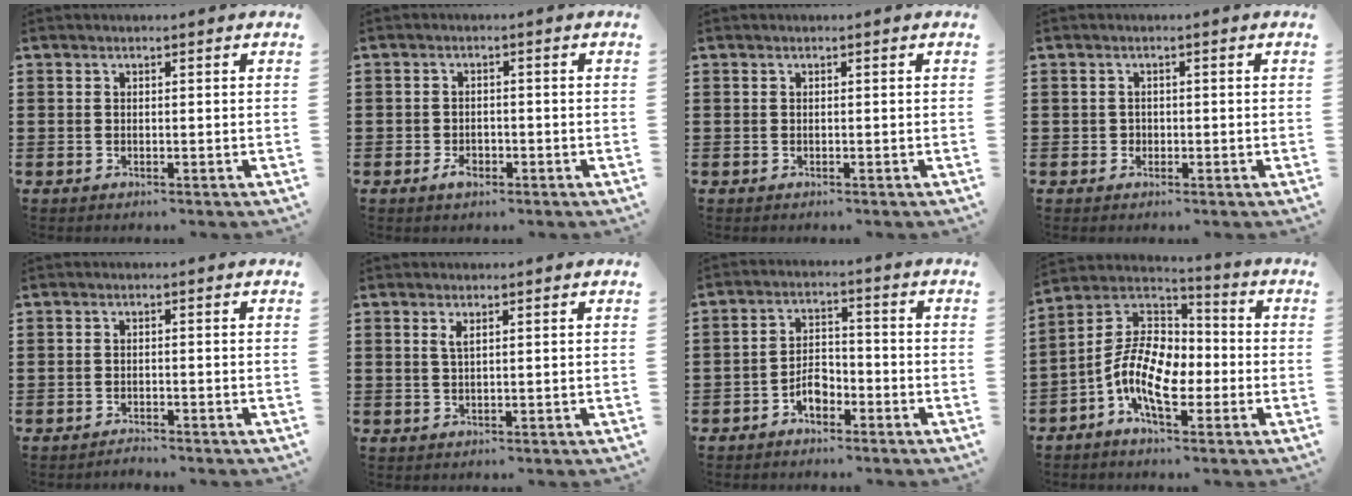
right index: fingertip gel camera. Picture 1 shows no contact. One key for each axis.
{"total": 2.0, "fx": -1.1, "fy": 1.2, "fz": 1.1, "tx": -0.023, "ty": 0.000, "tz": -0.022}
{"total": 0.0}
{"total": 1.0, "fx": -0.3, "fy": 0.9, "fz": 0.2, "tx": -0.007, "ty": 0.003, "tz": -0.007}
{"total": 1.2, "fx": -1.2, "fy": 0.0, "fz": 0.0, "tx": -0.004, "ty": 0.003, "tz": -0.024}
{"total": 1.4, "fx": 0.7, "fy": 0.4, "fz": 1.2, "tx": -0.025, "ty": 0.004, "tz": 0.011}
{"total": 4.2, "fx": -2.5, "fy": 2.3, "fz": 2.4, "tx": -0.044, "ty": 0.007, "tz": -0.047}
{"total": 11.1, "fx": -3.6, "fy": 5.8, "fz": 8.8, "tx": -0.211, "ty": -0.007, "tz": -0.077}